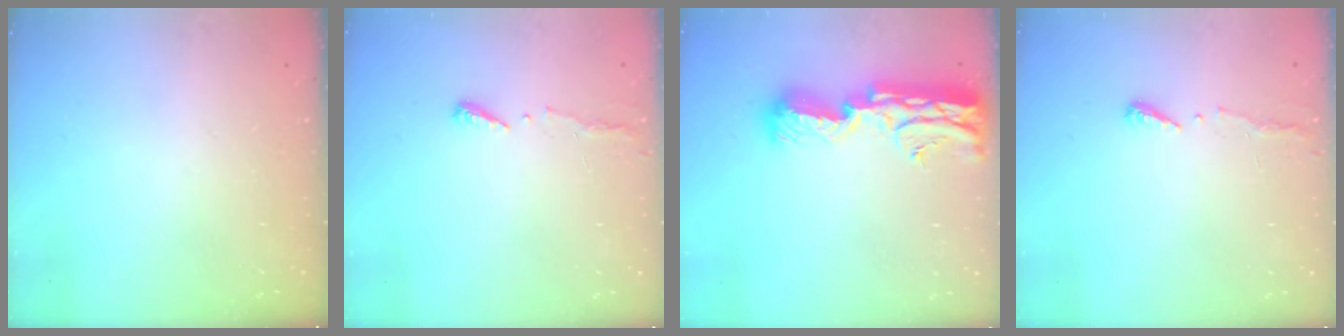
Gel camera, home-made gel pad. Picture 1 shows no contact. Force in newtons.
{"total": 3.5, "press": 3.4, "slide": 0.3}
{"total": 20.1, "press": 19.4, "slide": 5.5}
{"total": 3.5, "press": 3.4, "slide": 0.3}